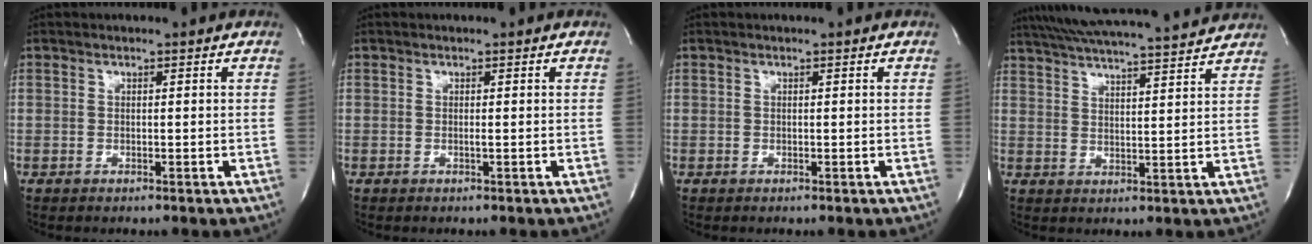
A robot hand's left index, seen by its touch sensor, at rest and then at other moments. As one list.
[{"total": 0.0}, {"total": 0.0}, {"total": 18.4, "force": [17.0, 0.8, 7.1], "torque": [-0.128, 0.016, 0.239]}]